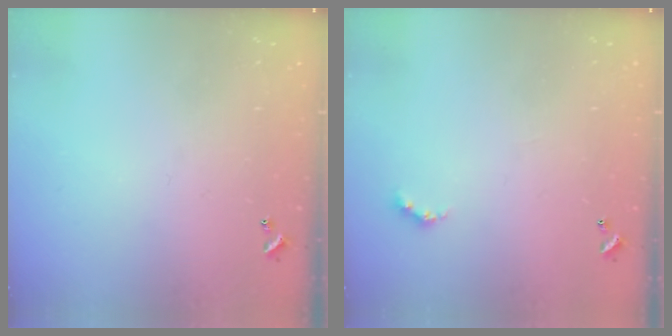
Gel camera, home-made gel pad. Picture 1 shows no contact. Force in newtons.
{"total": 3.4, "press": 3.3, "slide": 0.6}